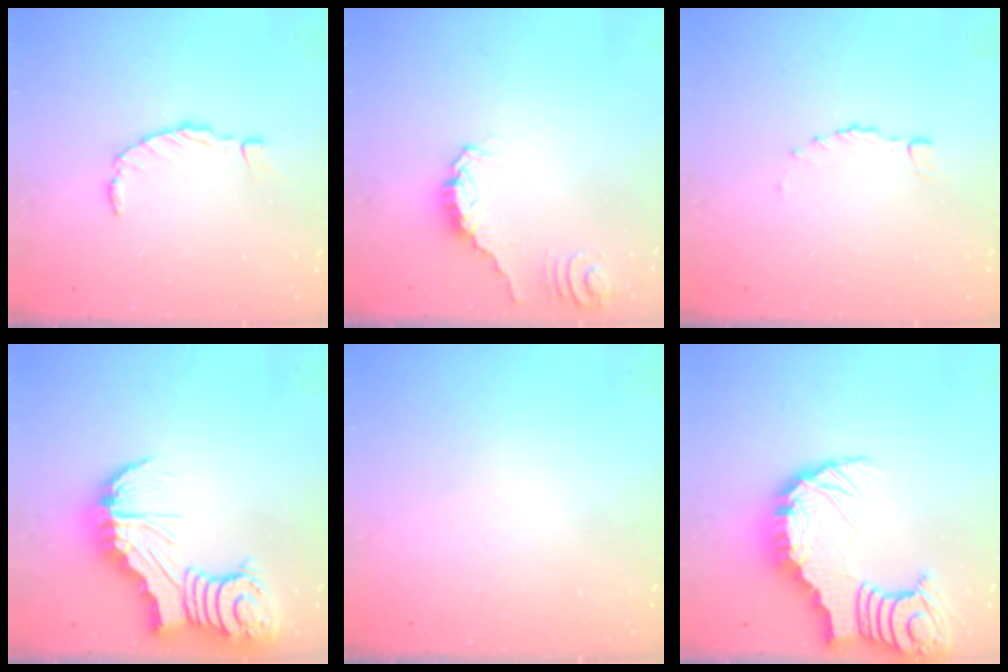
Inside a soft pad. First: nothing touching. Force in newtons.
{"total": 0.0}
{"total": 0.0}
{"total": 12.0, "press": 11.9, "slide": 1.3}
{"total": 0.0}
{"total": 13.2, "press": 13.1, "slide": 1.6}